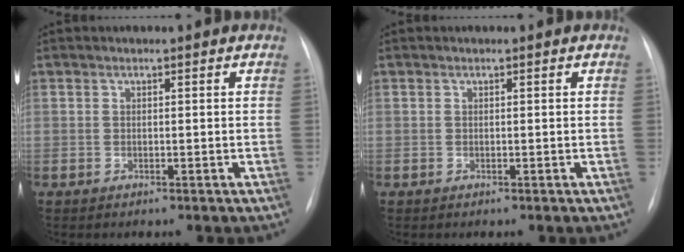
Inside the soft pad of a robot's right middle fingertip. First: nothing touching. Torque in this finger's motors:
{"motor_torque": [-0.13, 0.01, -0.02, 0.00]}